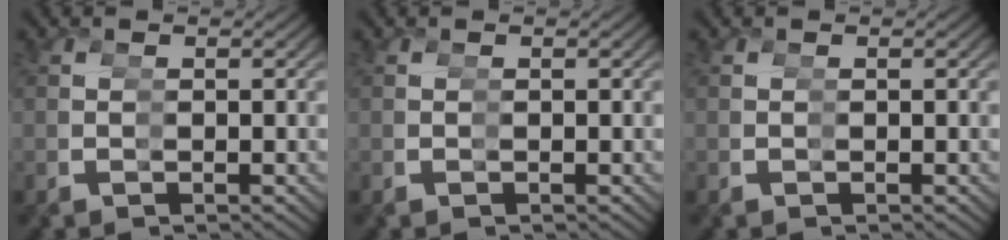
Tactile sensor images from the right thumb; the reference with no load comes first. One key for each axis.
{"total": 0.0}
{"total": 0.0}